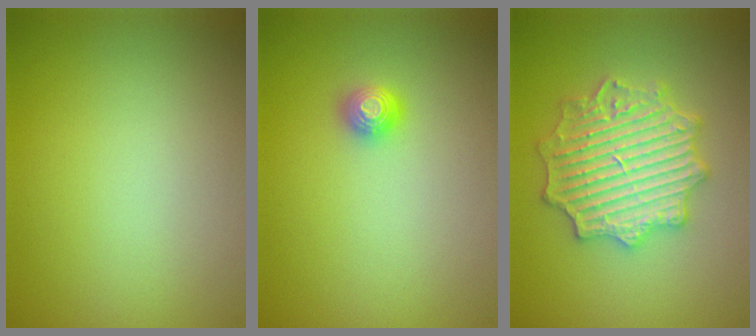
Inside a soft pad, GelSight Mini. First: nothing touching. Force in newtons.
{"total": 1.1, "press": 1.1, "slide": 0.1}
{"total": 6.5, "press": 6.5, "slide": 1.0}